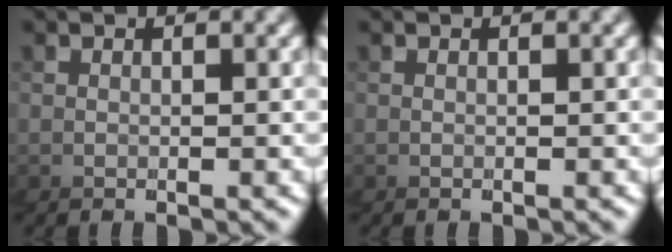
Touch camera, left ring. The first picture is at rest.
{"total": 0.0}